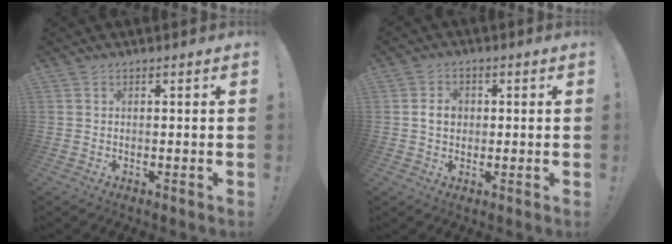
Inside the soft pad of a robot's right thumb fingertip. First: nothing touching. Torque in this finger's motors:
{"motor_torque": [0.60, 0.54, 0.51, -0.31, 0.15]}